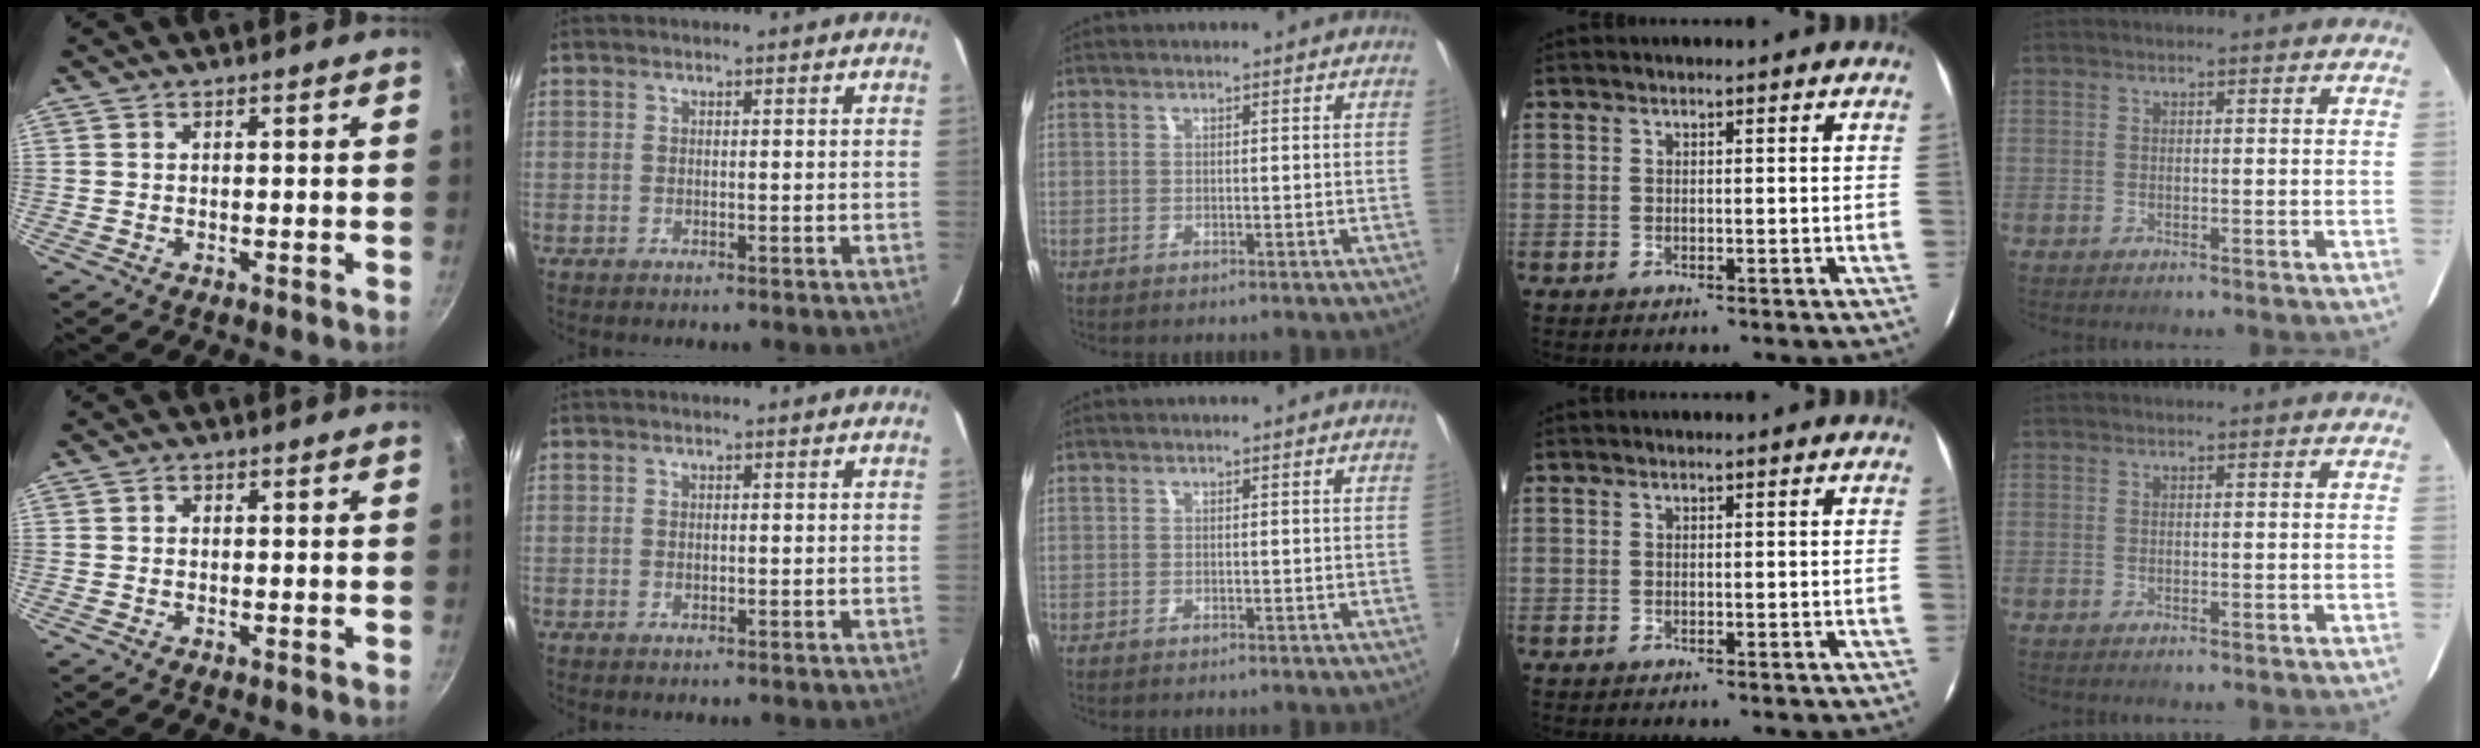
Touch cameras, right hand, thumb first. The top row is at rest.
{"thumb": {"total": 0.8, "force": [0.0, 0.7, 0.3], "torque": [-0.005, 0.004, -0.001]}, "index": {"total": 0.7, "force": [-0.1, 0.5, 0.4], "torque": [-0.007, 0.000, 0.000]}}